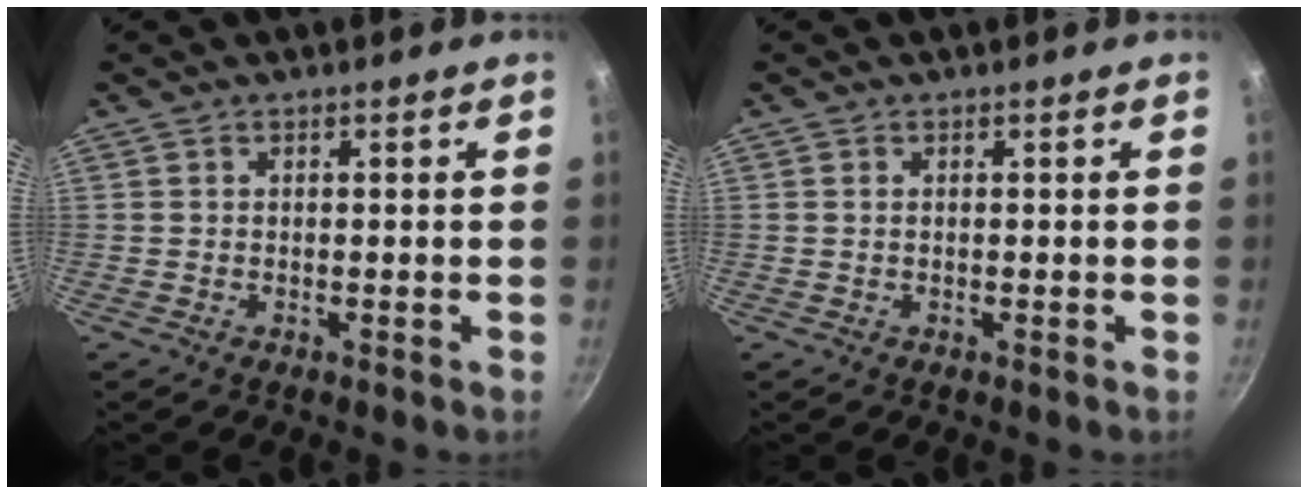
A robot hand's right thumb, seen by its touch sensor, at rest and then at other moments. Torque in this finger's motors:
{"motor_torque": [-0.55, 0.23, -0.25, 0.08, 0.07]}